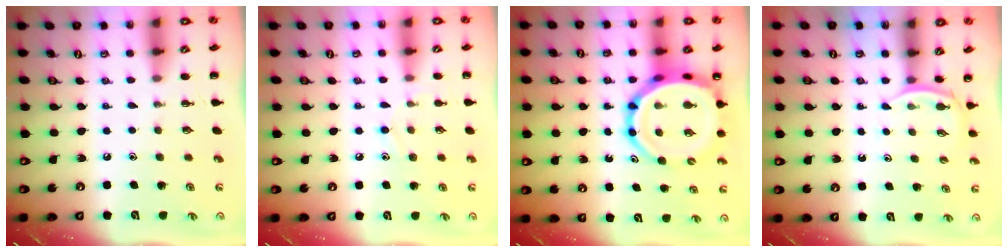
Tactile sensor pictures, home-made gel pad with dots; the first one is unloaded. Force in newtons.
{"total": 8.2, "press": 7.7, "slide": 2.5}
{"total": 14.4, "press": 13.8, "slide": 4.2}
{"total": 2.6, "press": 2.5, "slide": 0.8}